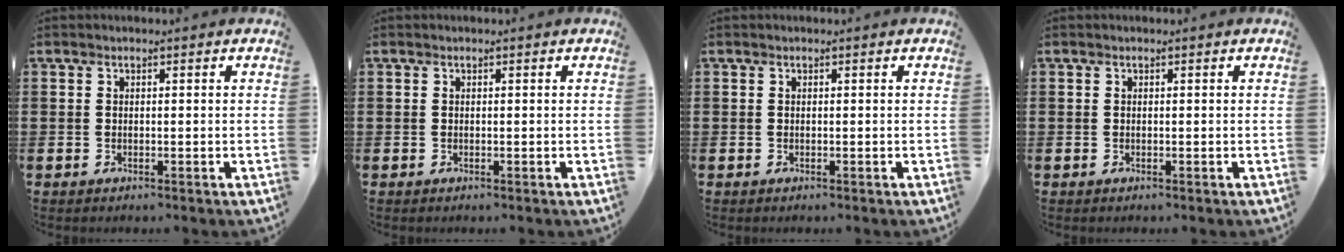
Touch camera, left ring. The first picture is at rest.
{"total": 0.0}
{"total": 0.0}
{"total": 0.0}